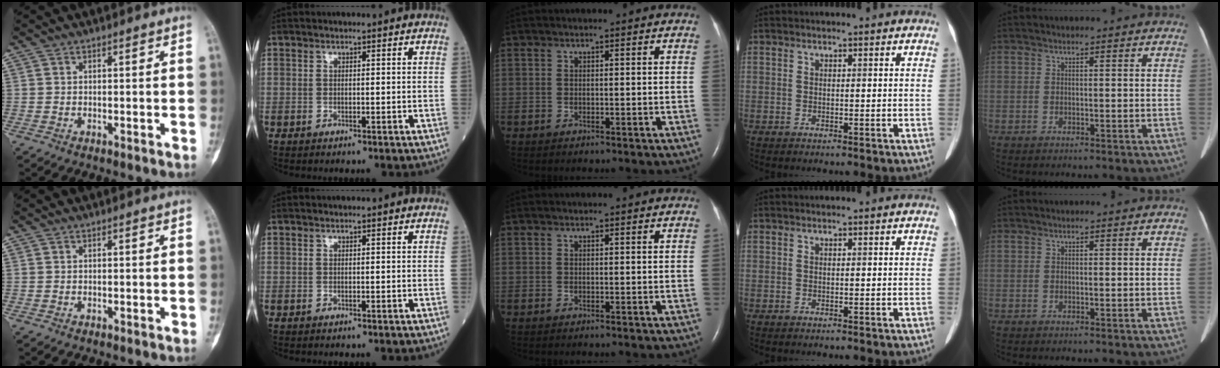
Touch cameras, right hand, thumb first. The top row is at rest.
{}